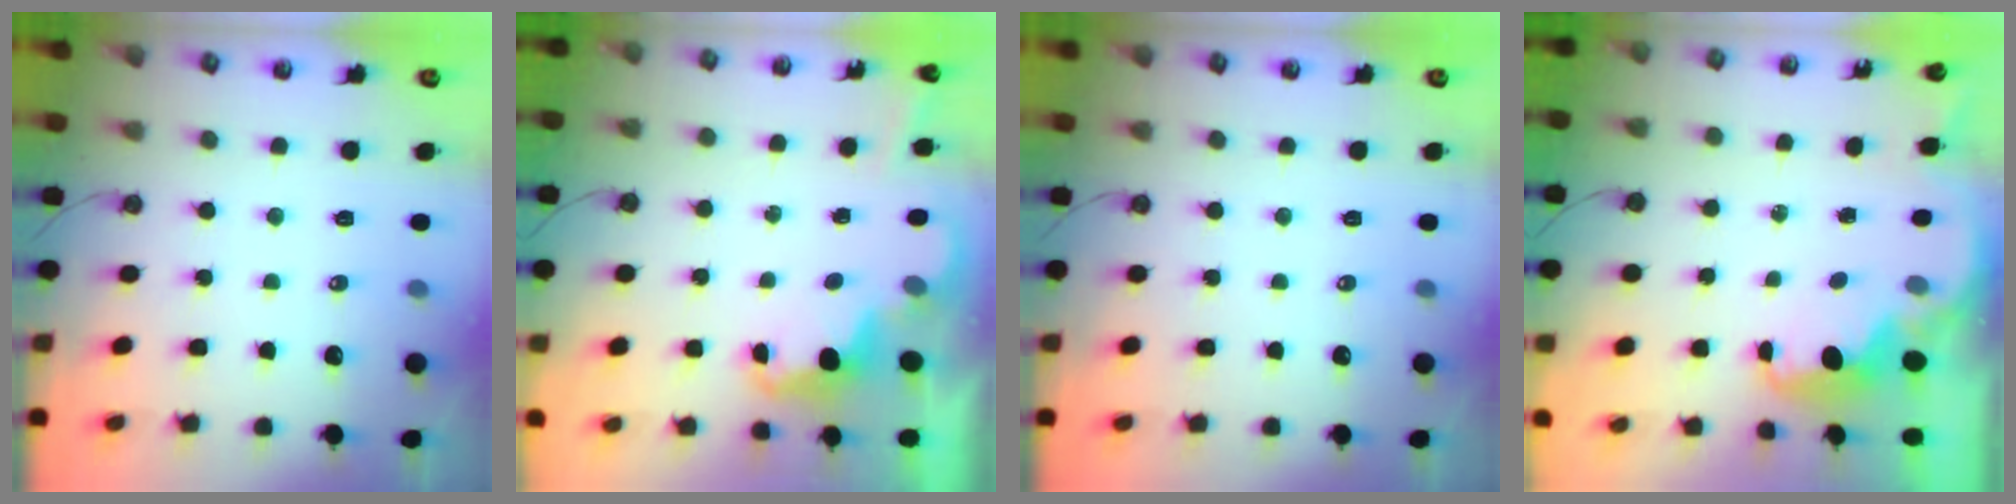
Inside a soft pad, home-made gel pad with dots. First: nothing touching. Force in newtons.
{"total": 2.4, "press": 2.3, "slide": 0.5}
{"total": 0.0}
{"total": 2.7, "press": 2.6, "slide": 0.6}